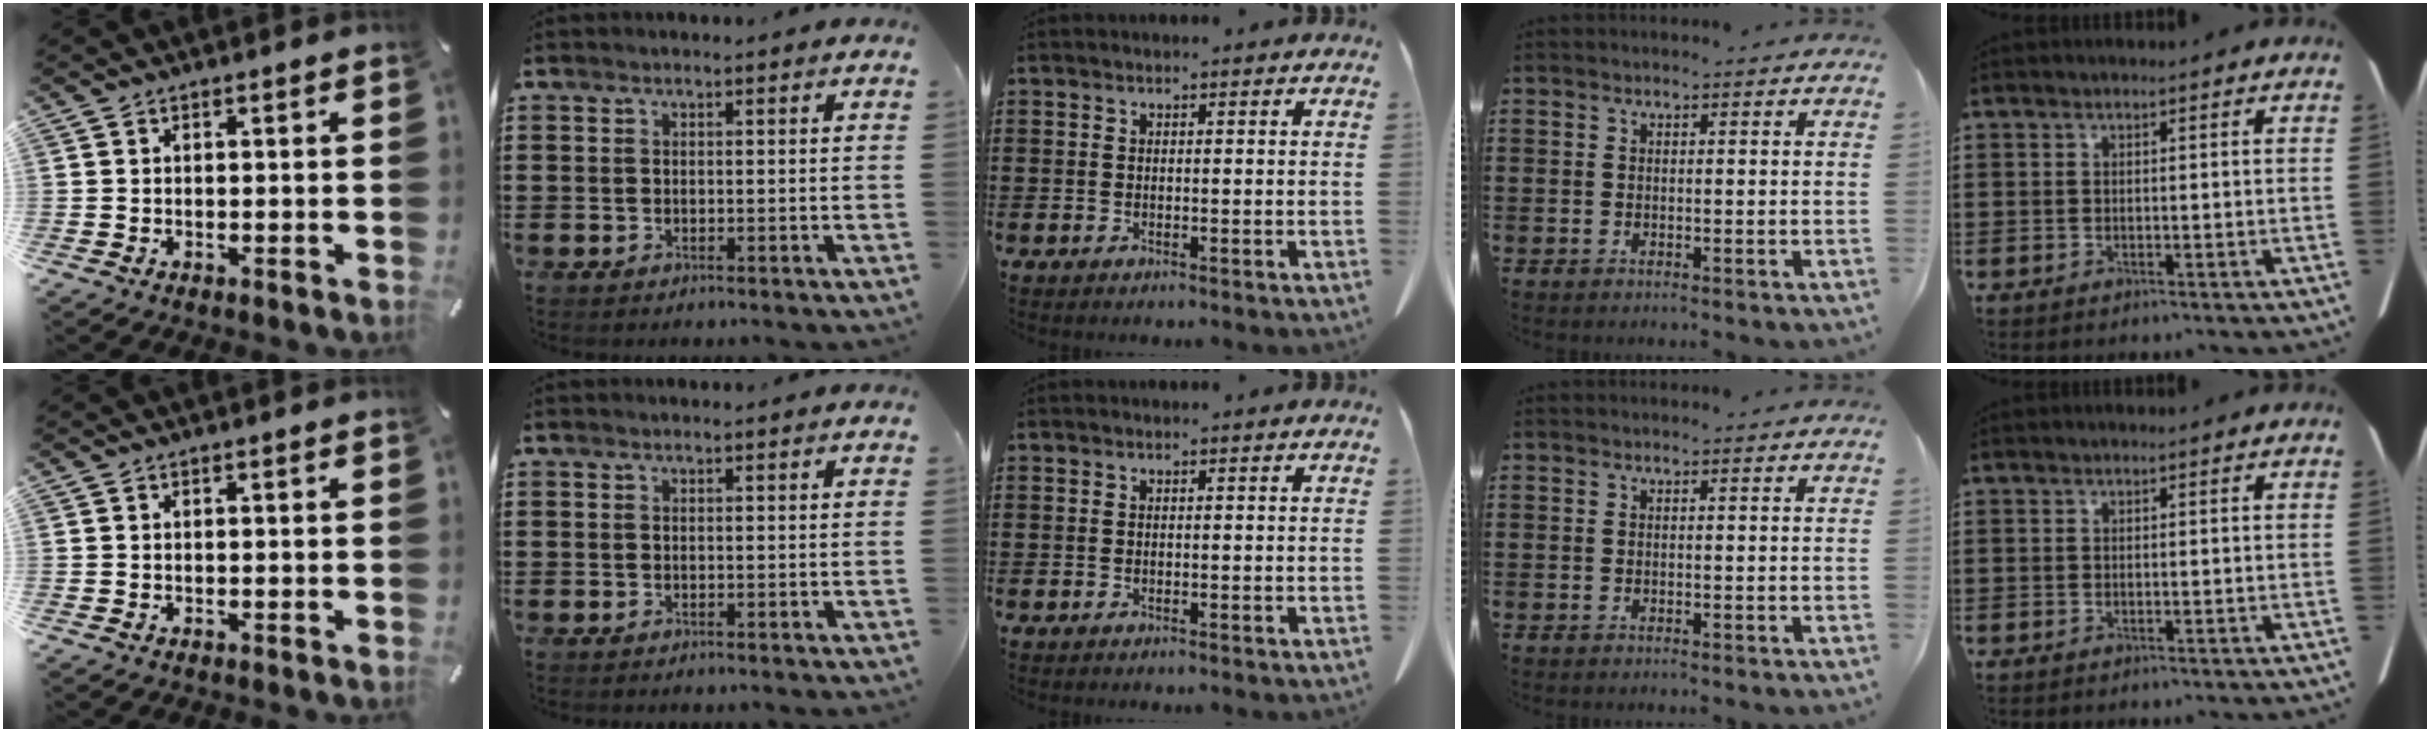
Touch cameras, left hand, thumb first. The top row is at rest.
{}